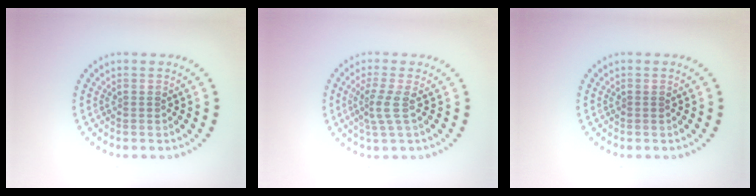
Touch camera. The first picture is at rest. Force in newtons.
{"total": 2.3, "press": 1.6, "slide": 1.7}
{"total": 0.0}